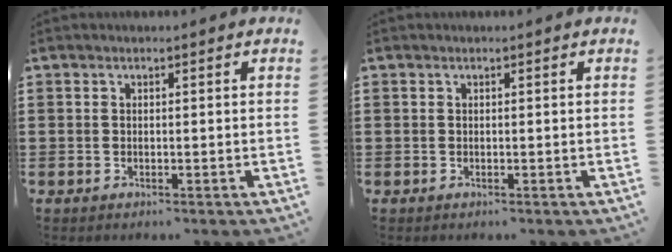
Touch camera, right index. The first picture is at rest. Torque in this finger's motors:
{"motor_torque": [1.18, 0.95, 0.01, -0.01]}